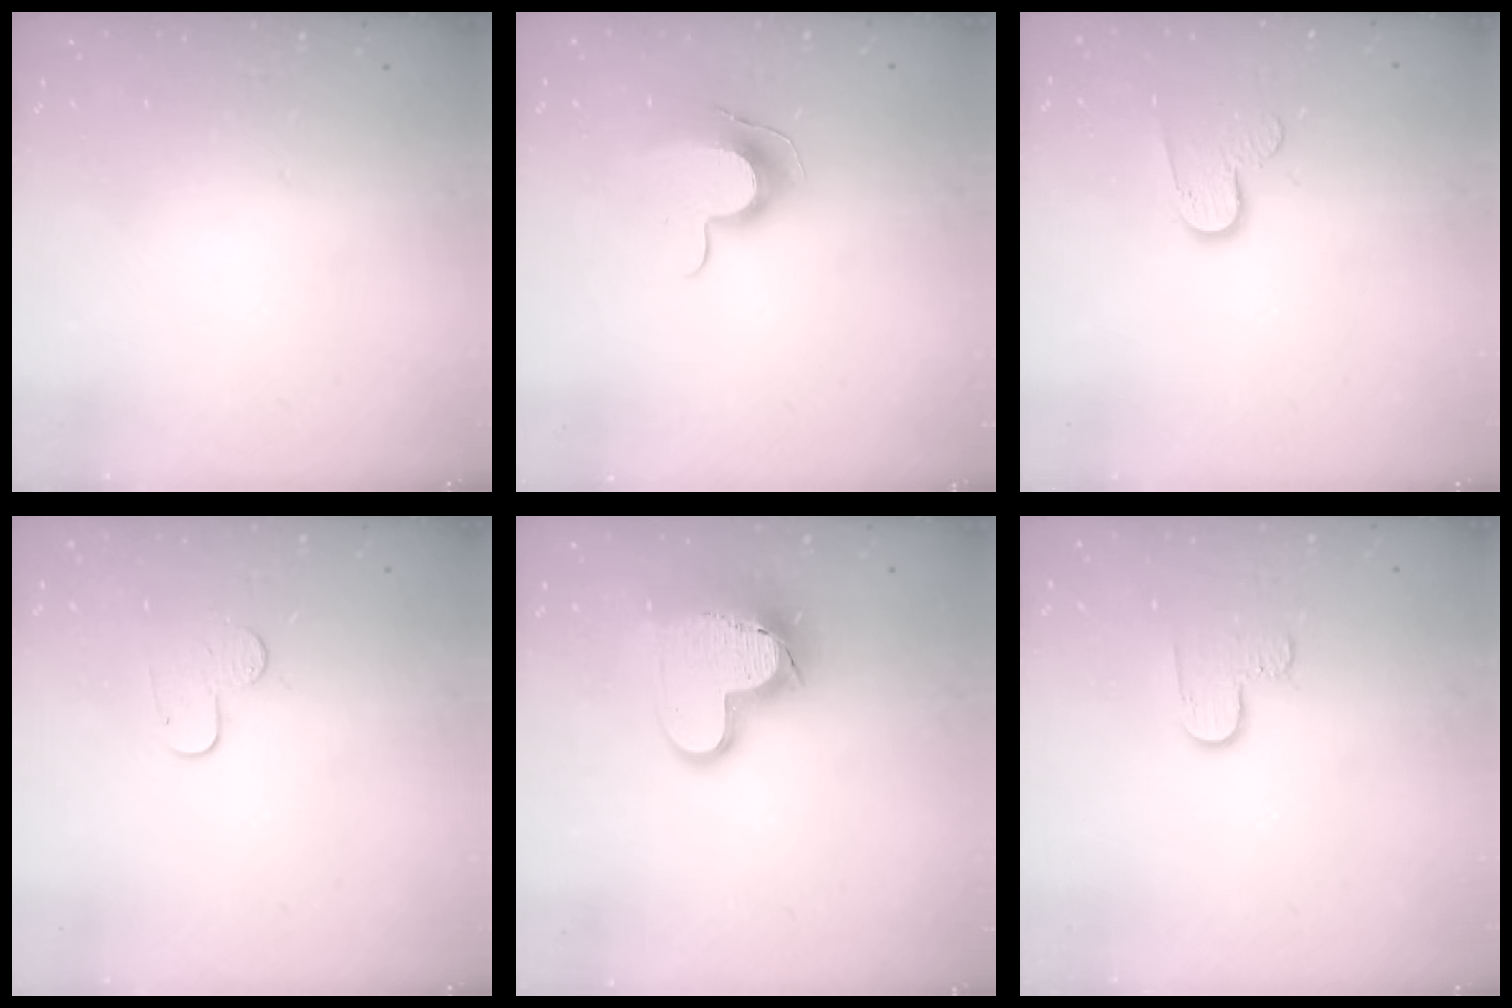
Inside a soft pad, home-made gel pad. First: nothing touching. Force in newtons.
{"total": 10.7, "press": 10.6, "slide": 0.8}
{"total": 7.4, "press": 7.4, "slide": 0.3}
{"total": 6.6, "press": 6.5, "slide": 0.6}
{"total": 15.0, "press": 14.9, "slide": 1.2}
{"total": 5.4, "press": 5.4, "slide": 0.5}